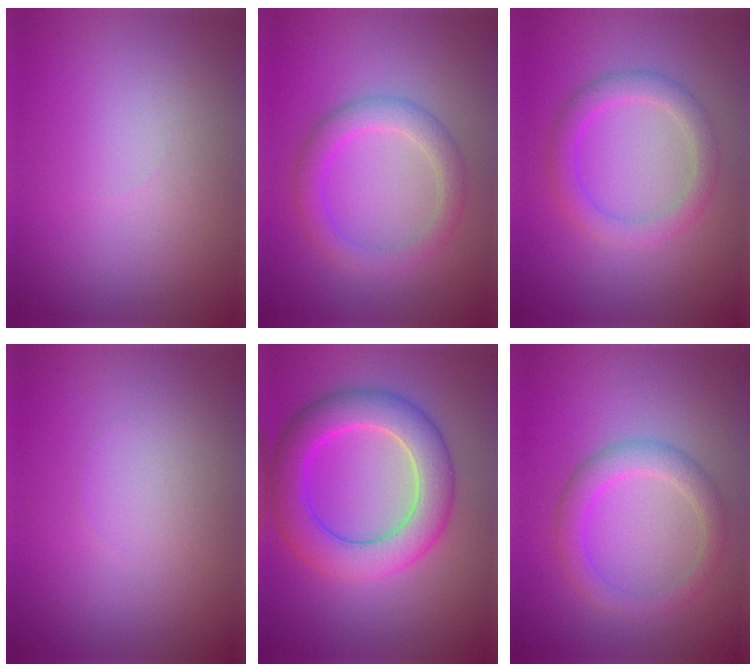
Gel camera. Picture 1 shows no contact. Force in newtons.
{"total": 3.1, "press": 3.1, "slide": 0.1}
{"total": 2.9, "press": 2.9, "slide": 0.2}
{"total": 0.0}
{"total": 6.8, "press": 6.8, "slide": 0.2}
{"total": 2.9, "press": 2.9, "slide": 0.2}